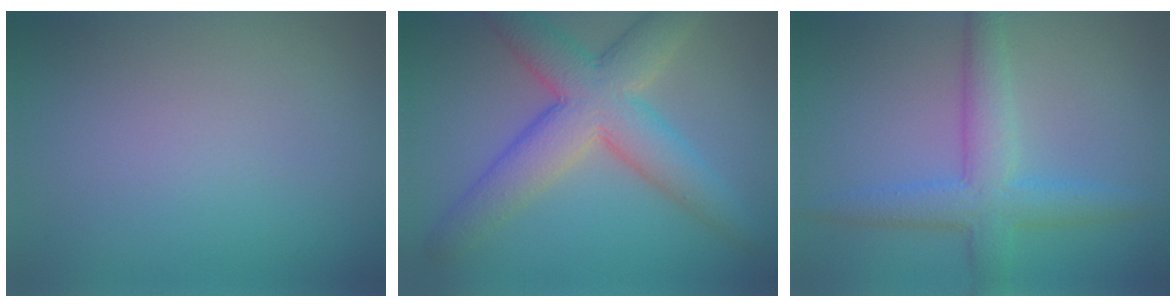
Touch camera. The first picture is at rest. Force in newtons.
{"total": 7.9, "press": 7.9, "slide": 0.3}
{"total": 4.7, "press": 4.7, "slide": 0.1}